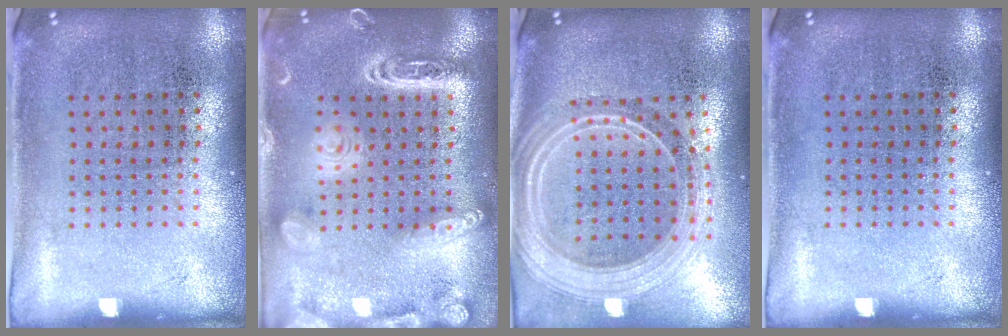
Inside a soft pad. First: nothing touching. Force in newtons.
{"total": 2.8, "press": 2.8, "slide": 0.3}
{"total": 2.7, "press": 2.2, "slide": 1.4}
{"total": 0.0}